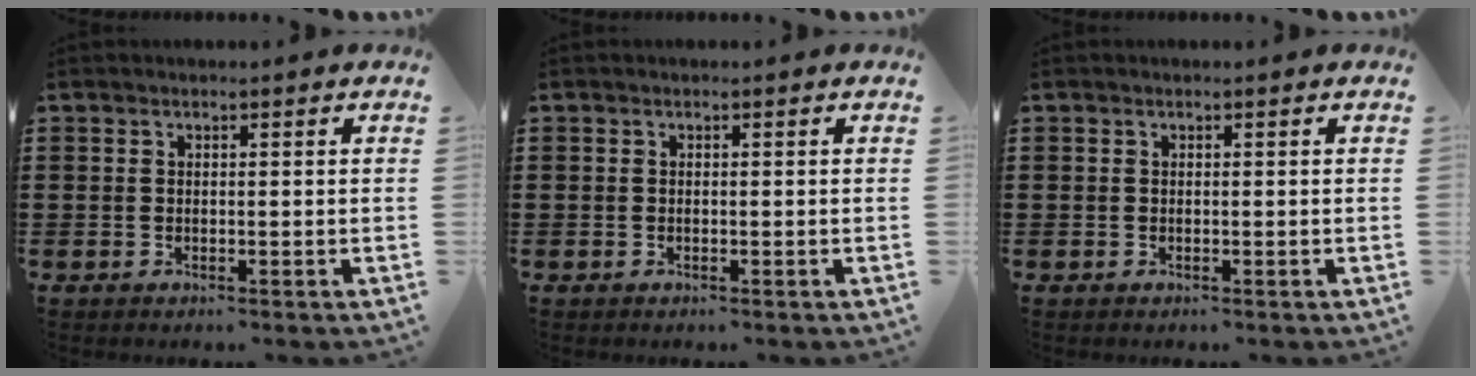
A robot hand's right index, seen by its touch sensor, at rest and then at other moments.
{"total": 0.0}
{"total": 0.0}